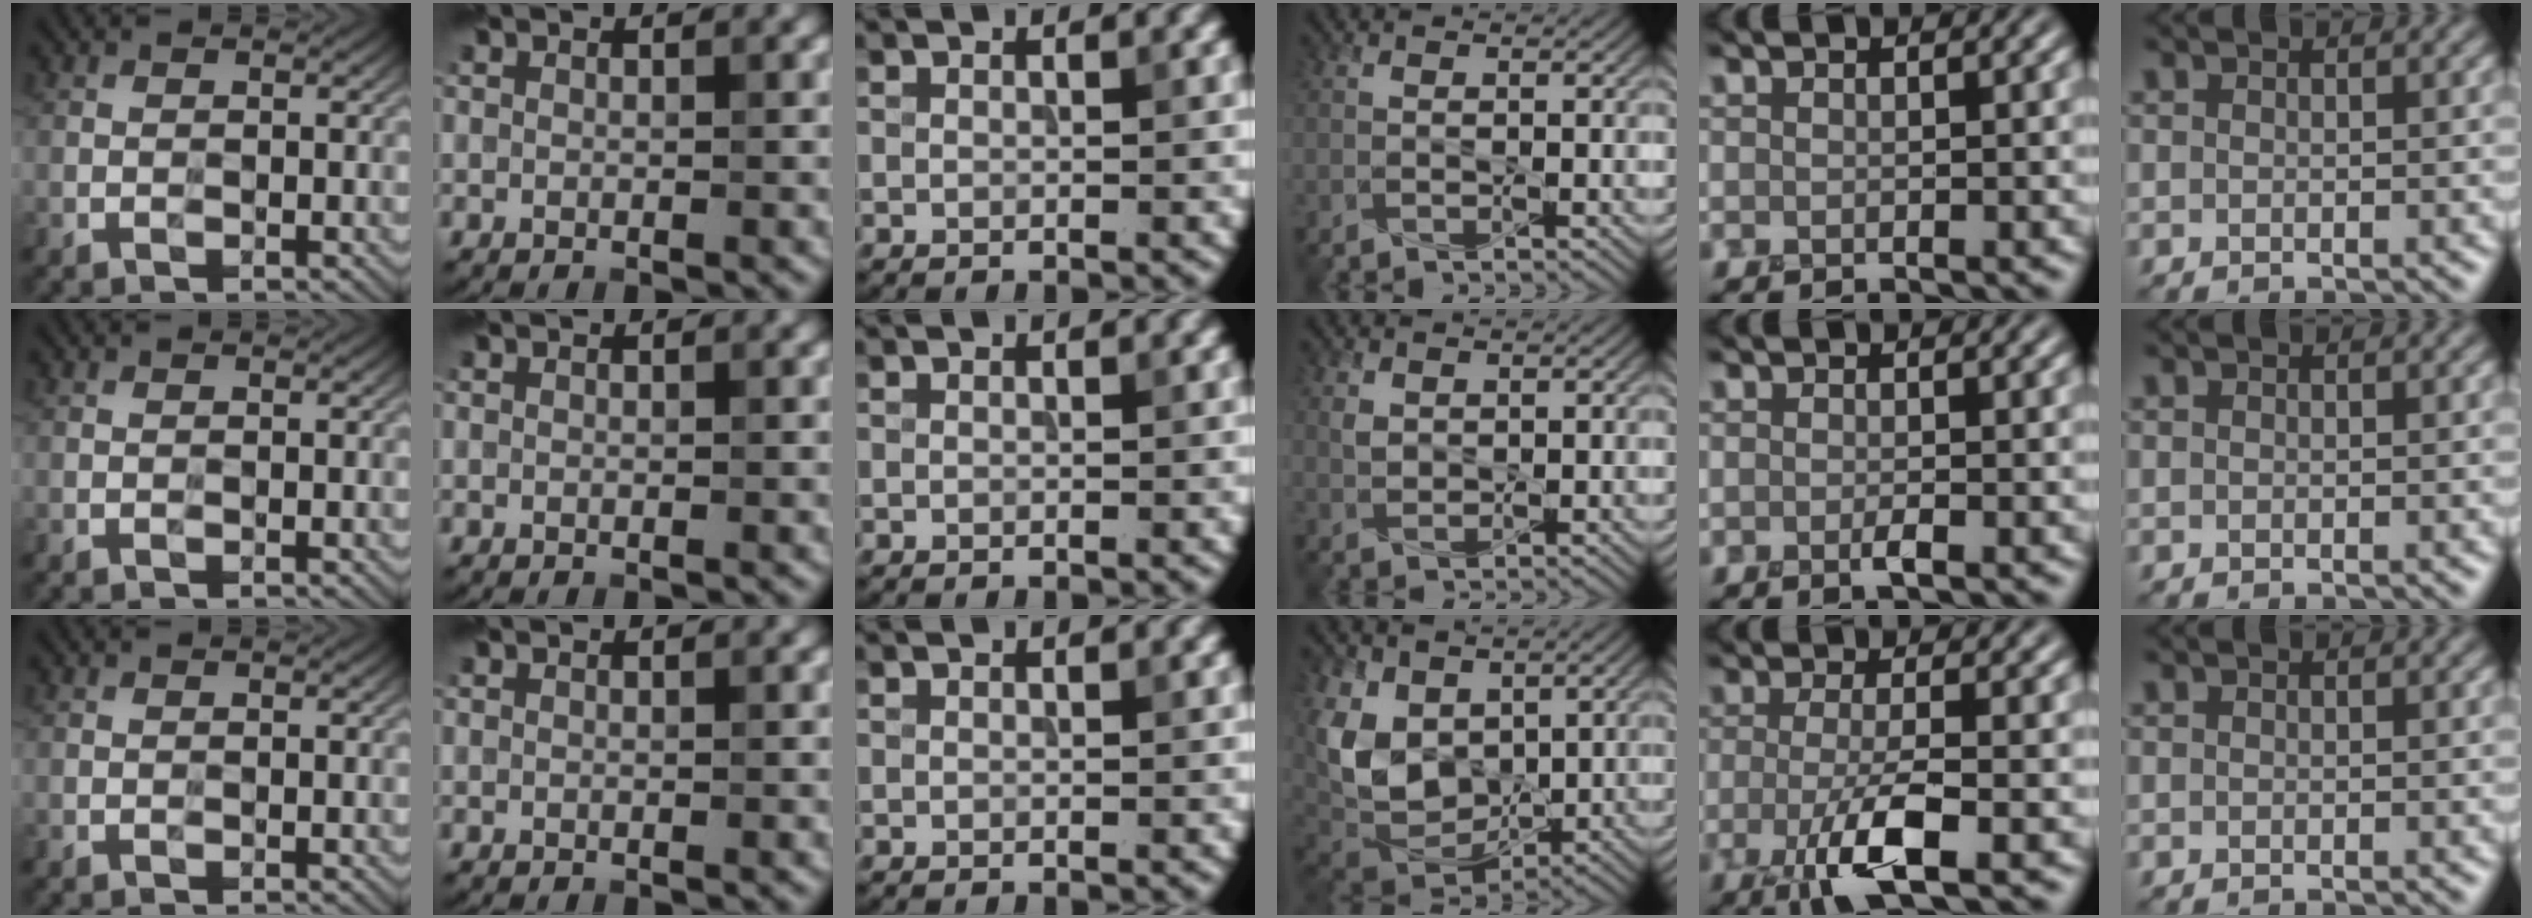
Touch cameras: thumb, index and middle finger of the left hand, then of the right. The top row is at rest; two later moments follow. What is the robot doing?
{"motion": "squeeze", "object": "tweezer"}